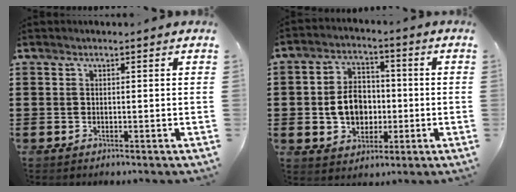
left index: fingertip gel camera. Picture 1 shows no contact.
{"total": 7.3, "force": [-0.7, 5.7, 4.4], "torque": [-0.089, 0.005, -0.017]}